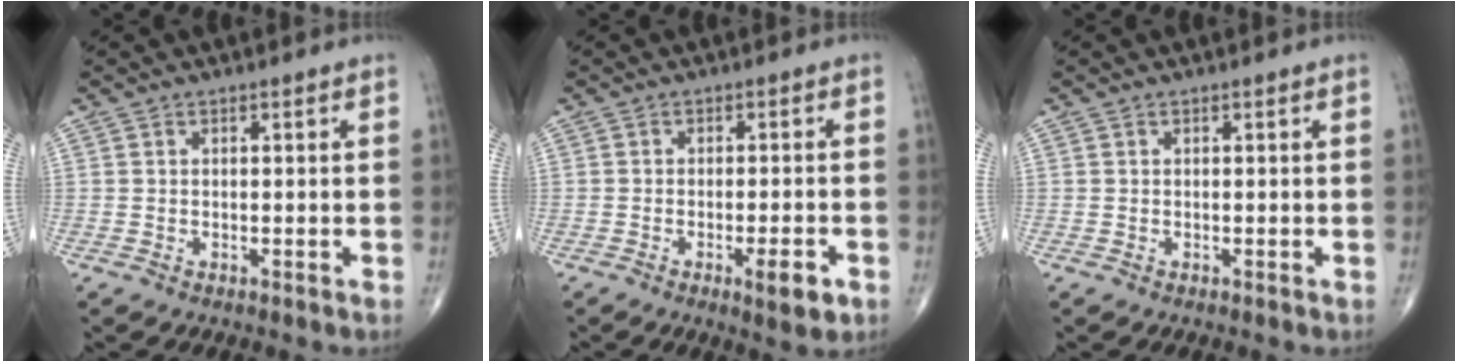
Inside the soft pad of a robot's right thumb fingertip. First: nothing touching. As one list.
[{"total": 5.2, "force": [-2.4, 1.3, 4.4], "torque": [-0.060, 0.002, -0.030]}, {"total": 0.0}]